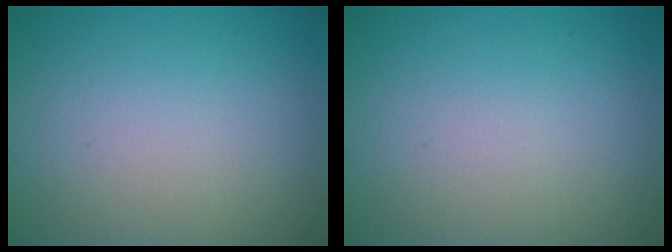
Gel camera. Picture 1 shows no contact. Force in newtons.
{"total": 0.0}